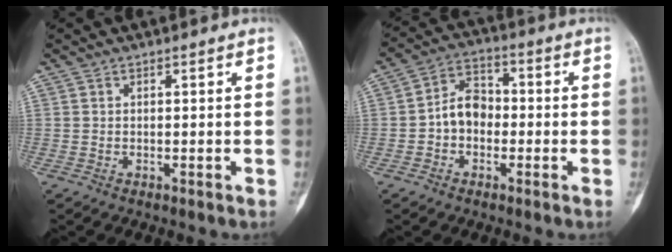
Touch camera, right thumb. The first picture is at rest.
{"total": 7.3, "force": [-1.2, 5.5, 4.7], "torque": [-0.059, 0.029, -0.035]}